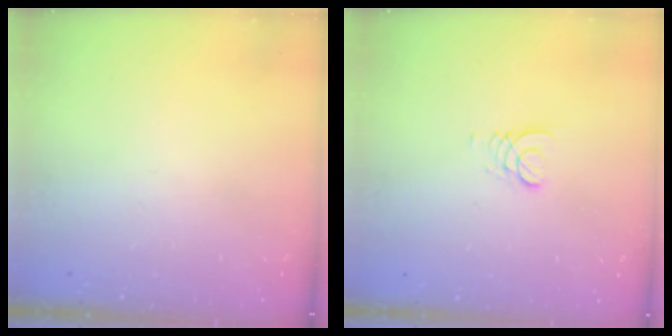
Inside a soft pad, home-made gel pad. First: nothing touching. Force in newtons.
{"total": 2.2, "press": 2.2, "slide": 0.3}